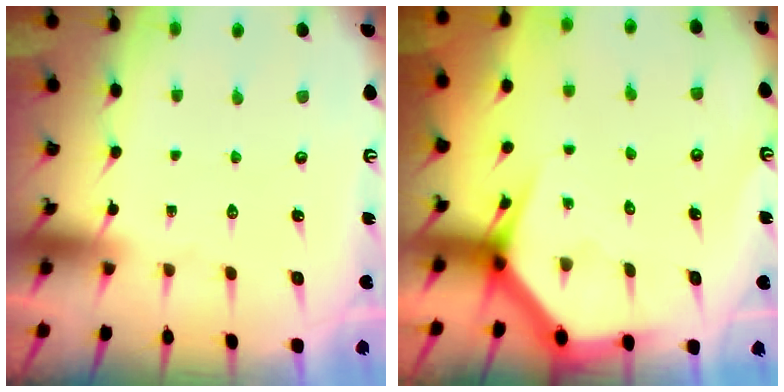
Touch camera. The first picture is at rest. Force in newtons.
{"total": 4.1, "press": 4.1, "slide": 0.3}